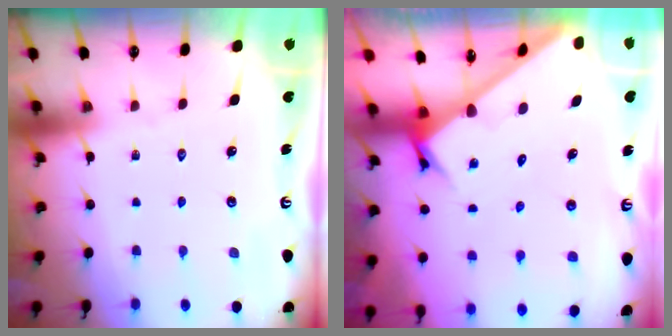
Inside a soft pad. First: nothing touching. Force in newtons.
{"total": 2.8, "press": 2.8, "slide": 0.3}